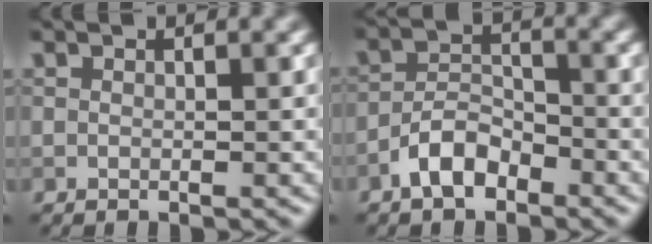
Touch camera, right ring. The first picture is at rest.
{"total": 3.6, "force": [-2.4, 1.7, 2.1], "torque": [-0.036, 0.011, -0.050]}